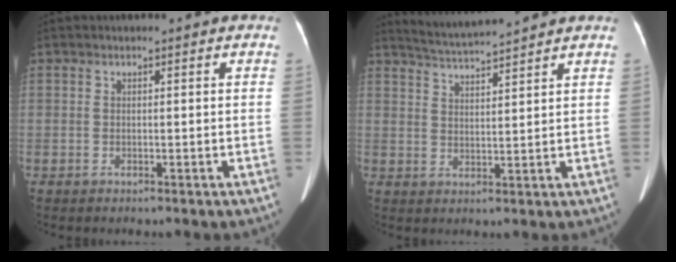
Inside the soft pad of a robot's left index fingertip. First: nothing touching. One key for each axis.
{"total": 6.8, "fx": 6.4, "fy": -1.2, "fz": 1.7, "tx": -0.044, "ty": 0.013, "tz": 0.114}